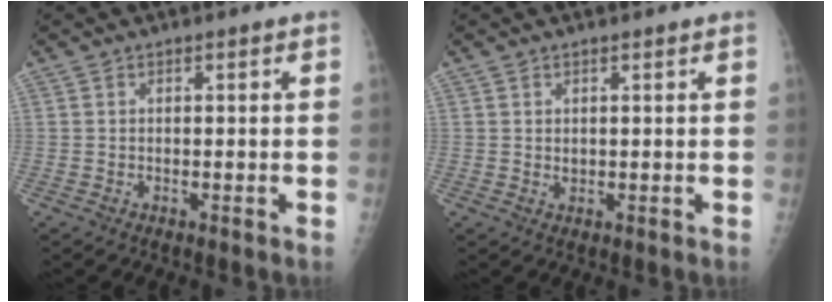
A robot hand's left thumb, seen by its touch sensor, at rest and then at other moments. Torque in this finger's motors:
{"motor_torque": [-0.44, -0.16, 0.28, 0.12, -0.03]}